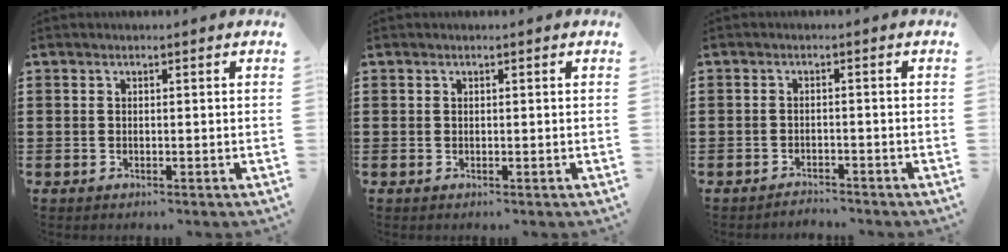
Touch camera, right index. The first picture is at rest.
{"total": 0.0}
{"total": 1.8, "force": [-1.8, 0.0, -0.3], "torque": [0.000, 0.002, -0.039]}